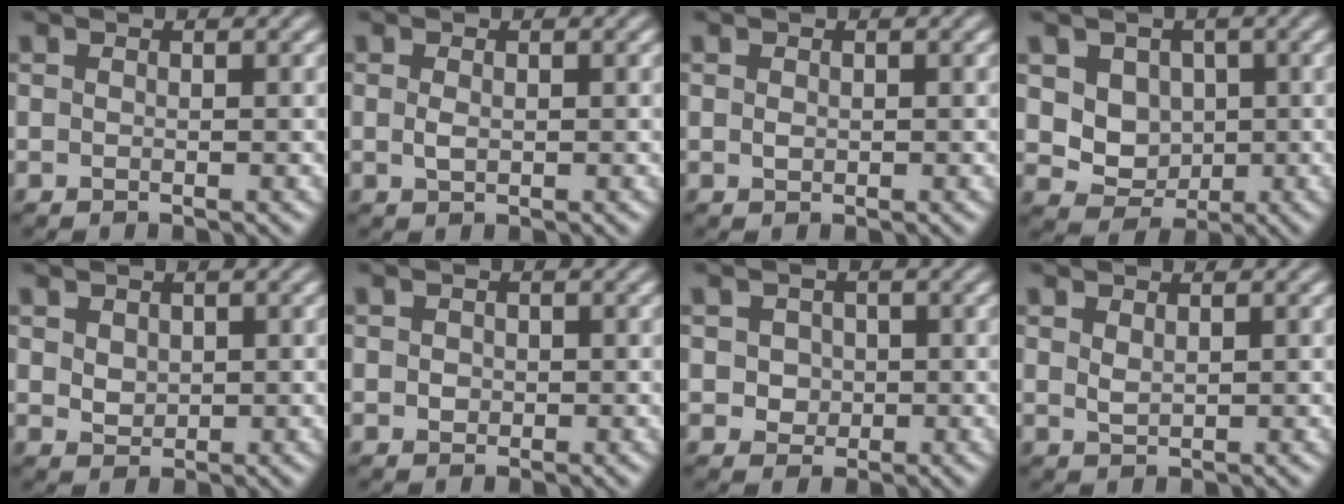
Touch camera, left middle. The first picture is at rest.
{"total": 1.0, "force": [0.1, 0.6, 0.8], "torque": [-0.020, -0.002, 0.002]}
{"total": 0.6, "force": [0.1, 0.5, 0.4], "torque": [-0.007, -0.001, 0.001]}
{"total": 4.8, "force": [1.2, 4.1, 2.2], "torque": [-0.040, -0.009, 0.031]}
{"total": 1.6, "force": [0.6, 1.3, 0.8], "torque": [-0.015, -0.002, 0.015]}
{"total": 1.0, "force": [0.1, 0.9, 0.4], "torque": [-0.003, -0.002, 0.000]}
{"total": 2.3, "force": [0.3, 2.0, 1.0], "torque": [-0.011, 0.007, 0.011]}
{"total": 1.0, "force": [0.6, 0.4, 0.6], "torque": [-0.016, -0.002, 0.017]}